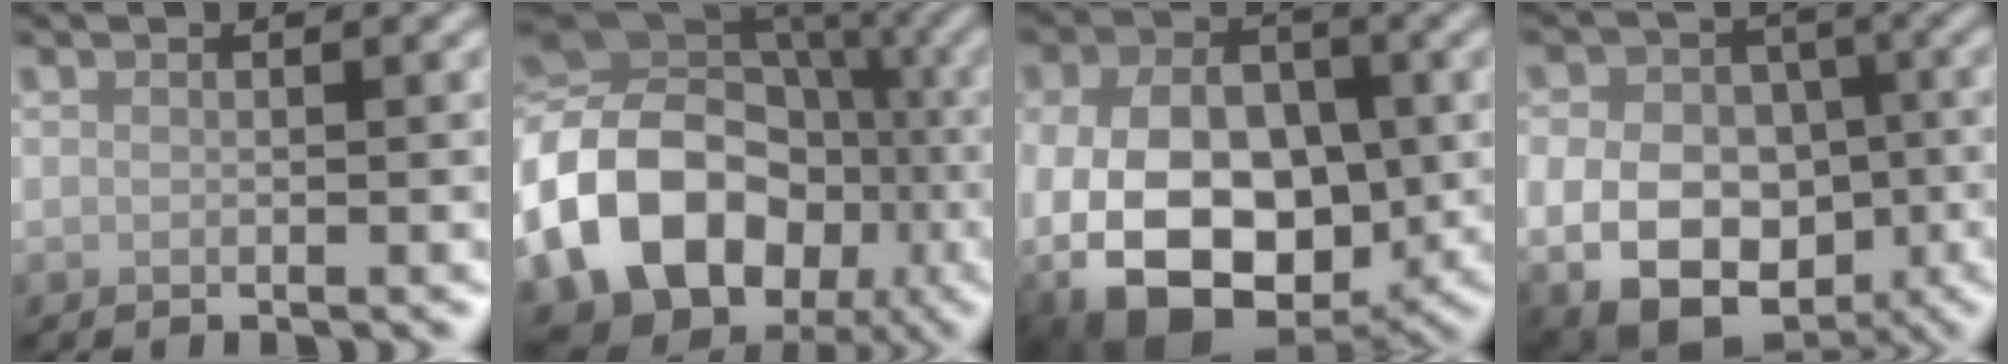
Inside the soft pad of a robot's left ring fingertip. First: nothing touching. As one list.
[{"total": 19.0, "force": [-5.8, 14.9, 10.3], "torque": [-0.185, 0.002, -0.107]}, {"total": 13.2, "force": [-3.0, 9.5, 8.7], "torque": [-0.131, -0.026, -0.055]}, {"total": 12.8, "force": [-2.9, 10.1, 7.2], "torque": [-0.105, -0.017, -0.069]}]